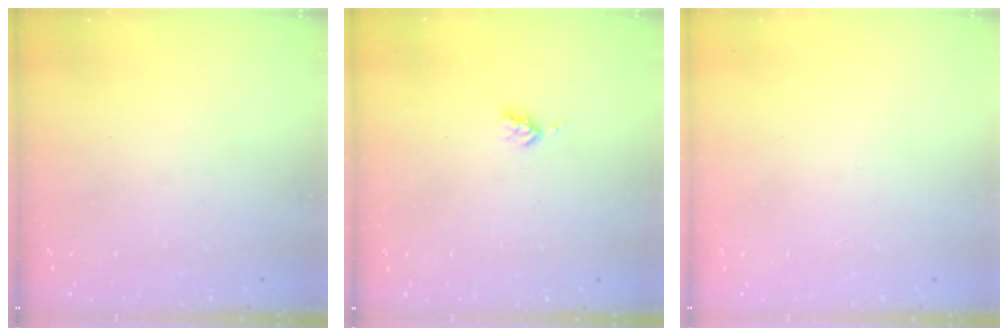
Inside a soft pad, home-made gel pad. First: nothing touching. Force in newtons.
{"total": 2.7, "press": 2.6, "slide": 0.5}
{"total": 0.0}